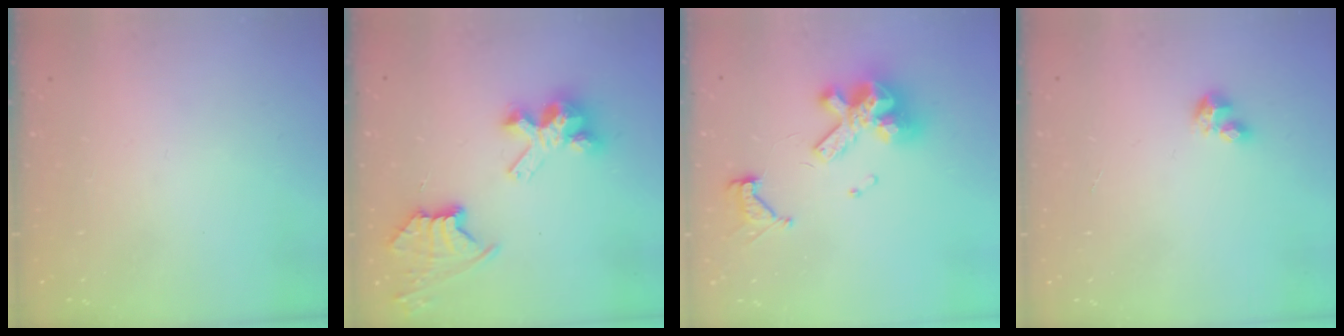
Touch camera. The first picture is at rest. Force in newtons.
{"total": 9.8, "press": 9.8, "slide": 0.7}
{"total": 13.1, "press": 13.0, "slide": 1.6}
{"total": 2.8, "press": 2.8, "slide": 0.2}